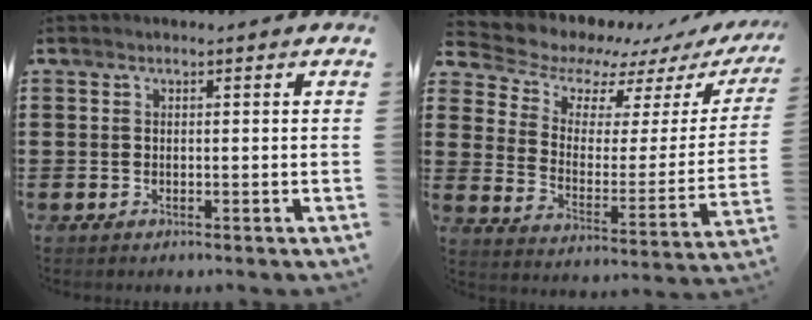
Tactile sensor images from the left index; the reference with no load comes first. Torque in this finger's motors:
{"motor_torque": [2.14, 0.00, 0.05, -0.04]}